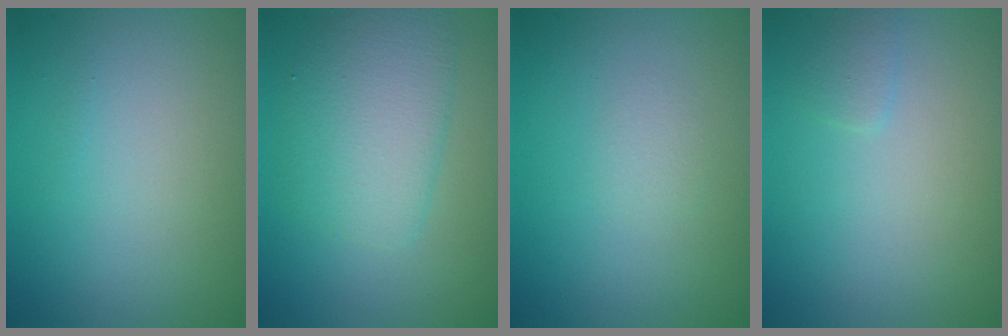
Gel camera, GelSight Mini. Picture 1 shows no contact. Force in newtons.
{"total": 4.2, "press": 4.2, "slide": 0.0}
{"total": 0.6, "press": 0.6, "slide": 0.0}
{"total": 0.7, "press": 0.7, "slide": 0.1}